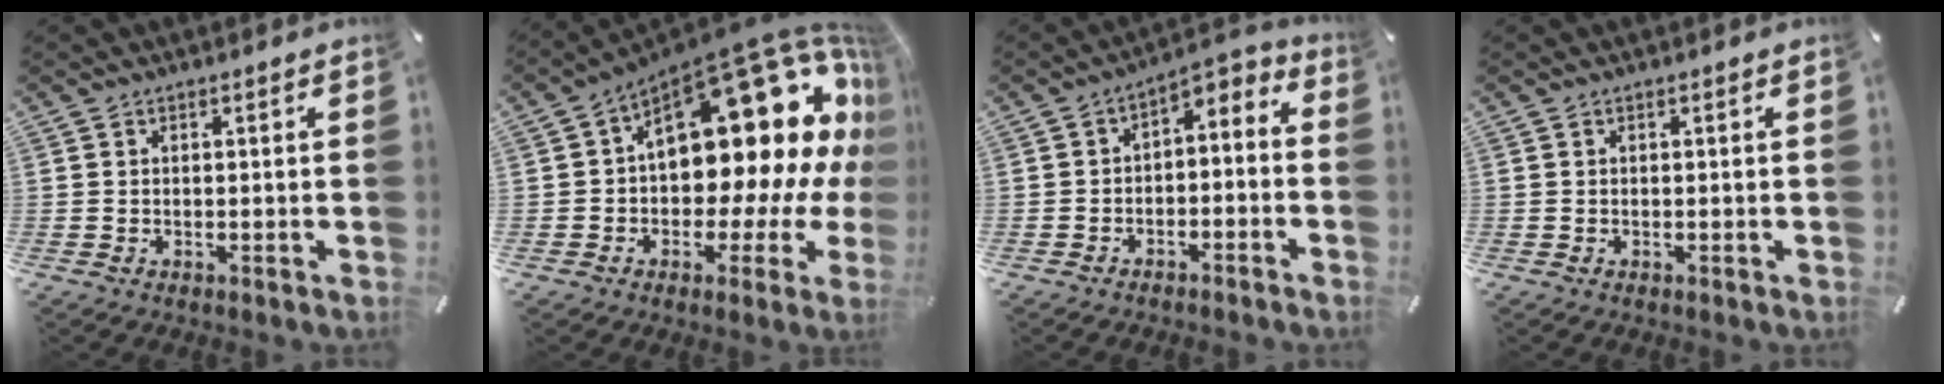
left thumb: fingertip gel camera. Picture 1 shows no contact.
{"total": 26.2, "force": [8.9, 13.4, 20.6], "torque": [-0.280, -0.094, 0.165]}
{"total": 3.1, "force": [-1.8, 2.1, 1.5], "torque": [-0.030, 0.005, -0.039]}
{"total": 0.0}